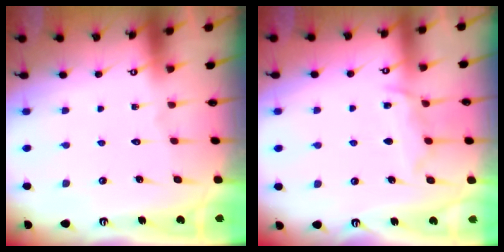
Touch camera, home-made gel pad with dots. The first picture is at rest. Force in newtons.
{"total": 8.0, "press": 7.9, "slide": 1.0}